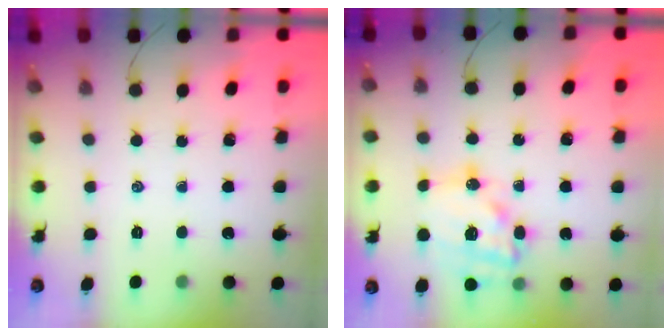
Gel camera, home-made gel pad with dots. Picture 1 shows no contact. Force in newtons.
{"total": 17.6, "press": 17.2, "slide": 3.7}